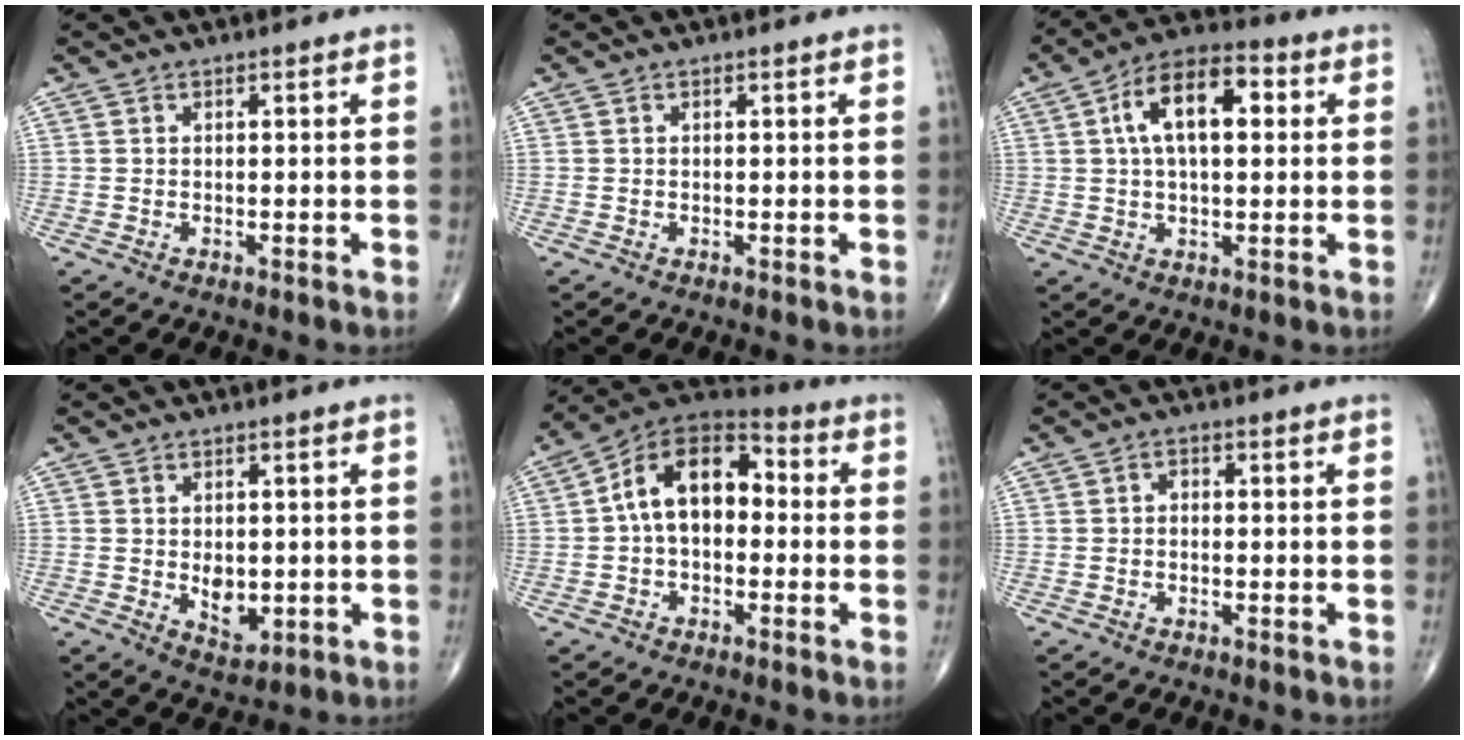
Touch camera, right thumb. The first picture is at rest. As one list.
[{"total": 0.0}, {"total": 12.8, "force": [2.9, 6.4, 10.7], "torque": [-0.174, 0.022, 0.041]}, {"total": 5.4, "force": [-0.3, 3.5, 4.1], "torque": [-0.043, -0.011, 0.007]}, {"total": 13.3, "force": [0.4, 8.4, 10.3], "torque": [-0.146, 0.041, -0.010]}, {"total": 1.4, "force": [-0.1, 1.1, 0.9], "torque": [-0.007, 0.006, -0.006]}]